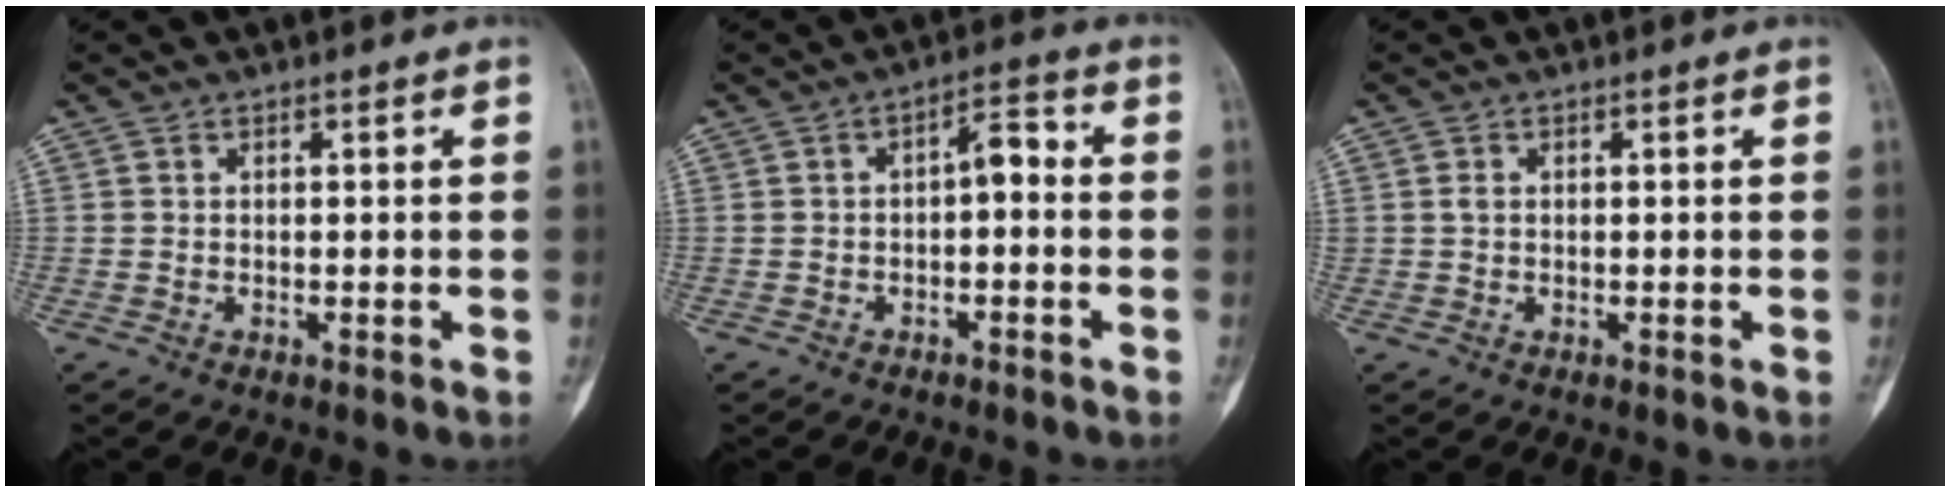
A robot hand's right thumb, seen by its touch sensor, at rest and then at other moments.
{"total": 4.6, "force": [-0.7, 2.2, 4.0], "torque": [-0.051, 0.031, -0.020]}
{"total": 1.0, "force": [0.2, 0.7, 0.6], "torque": [-0.008, 0.001, 0.005]}